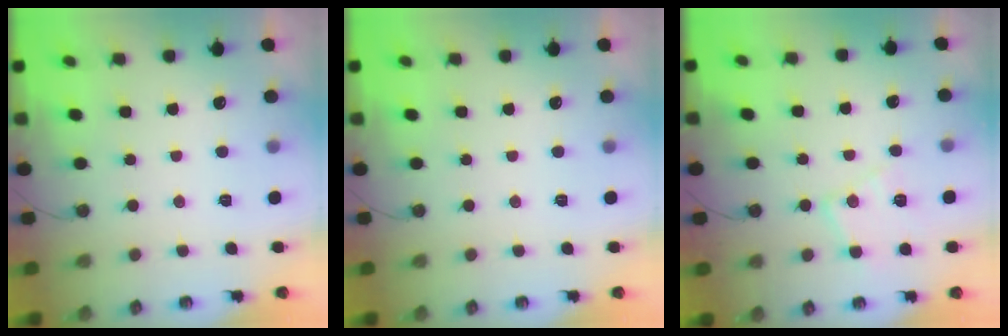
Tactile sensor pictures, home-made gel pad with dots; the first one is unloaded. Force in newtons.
{"total": 0.0}
{"total": 12.3, "press": 12.3, "slide": 0.7}